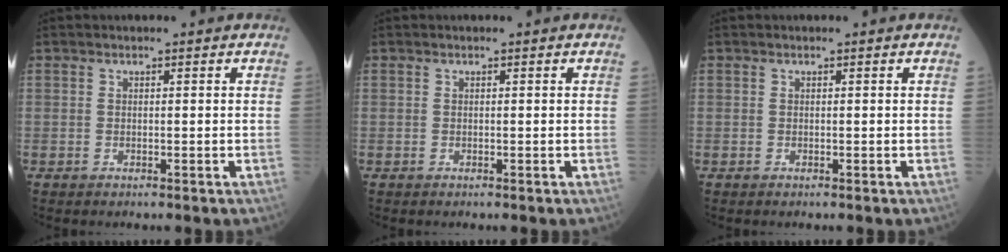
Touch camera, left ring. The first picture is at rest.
{"total": 0.0}
{"total": 0.0}